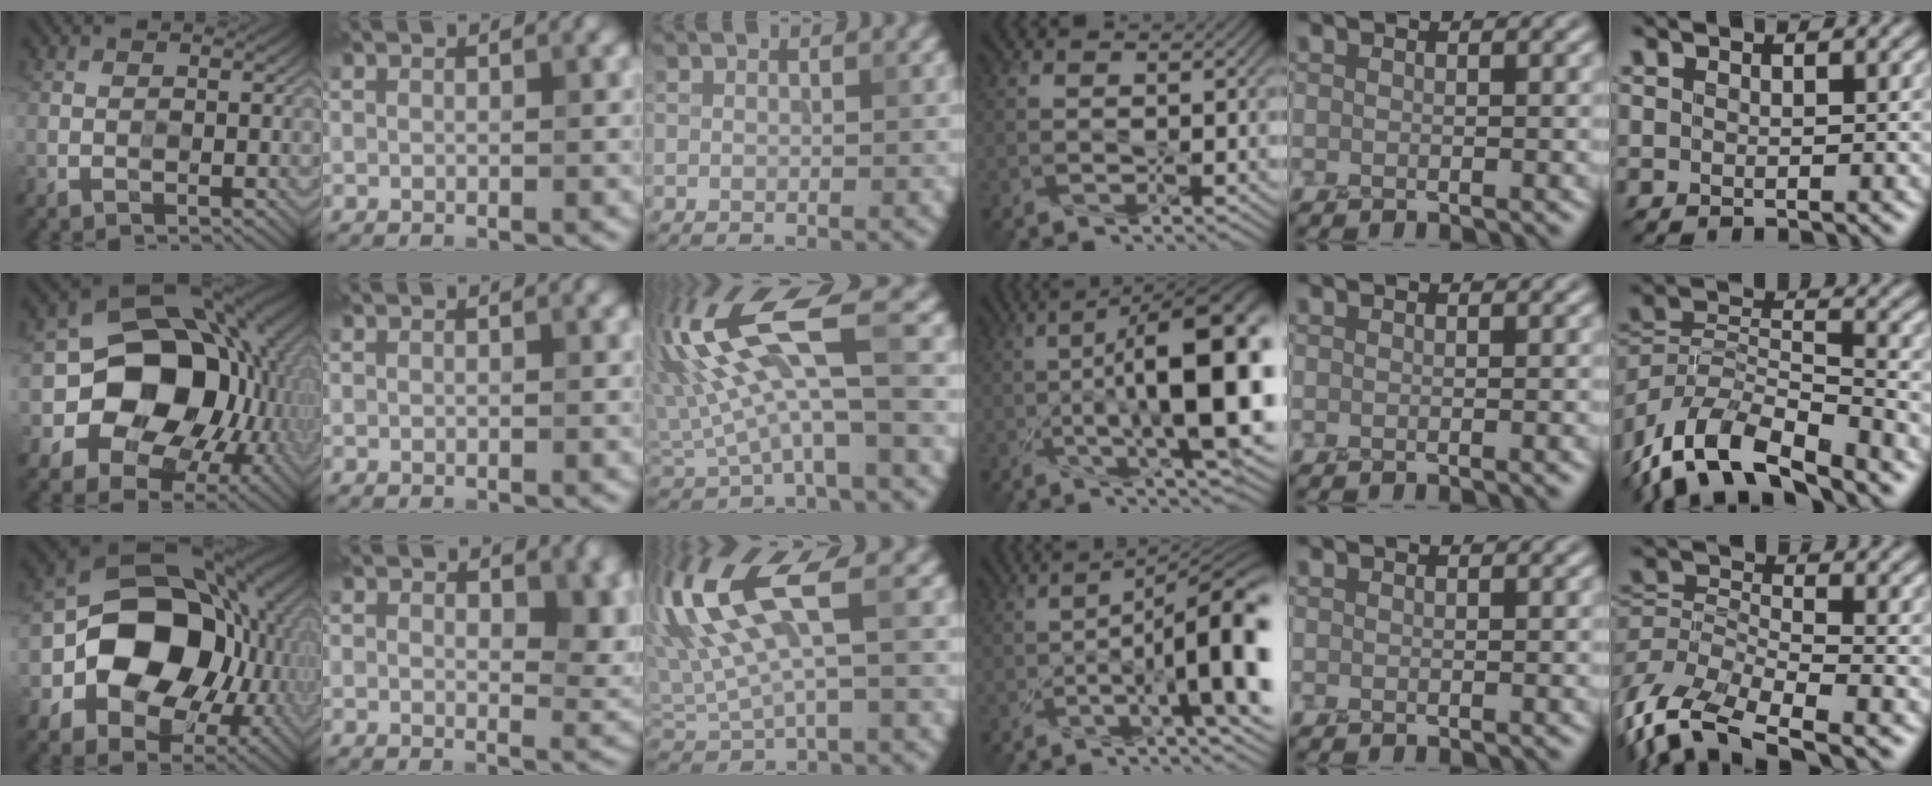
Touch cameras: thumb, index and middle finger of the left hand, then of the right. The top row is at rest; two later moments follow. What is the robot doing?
{"motion": "screw", "object": "medicine bottle"}